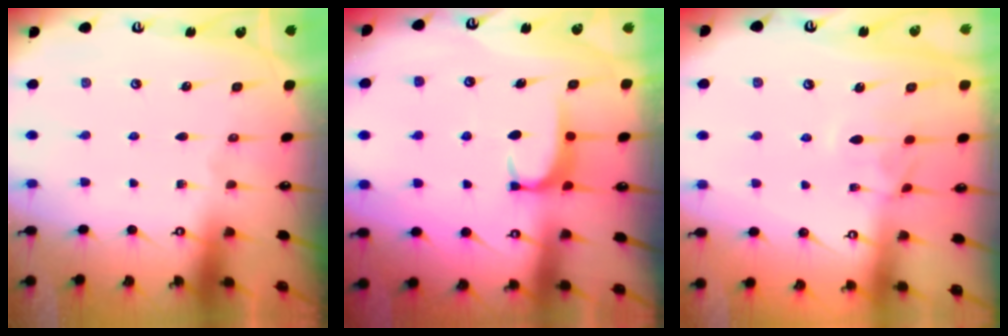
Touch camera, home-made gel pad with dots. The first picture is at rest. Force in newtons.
{"total": 1.6, "press": 1.6, "slide": 0.5}
{"total": 1.2, "press": 0.9, "slide": 0.8}